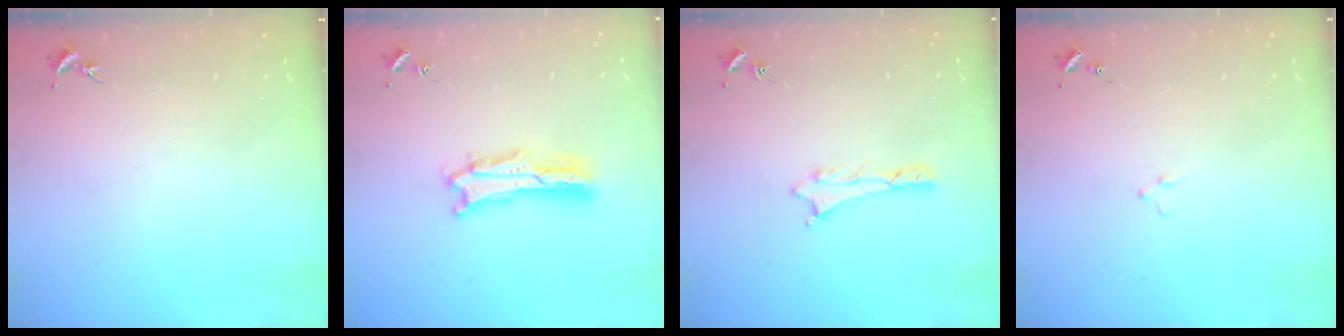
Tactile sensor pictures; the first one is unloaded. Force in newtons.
{"total": 2.7, "press": 2.7, "slide": 0.4}
{"total": 0.8, "press": 0.8, "slide": 0.2}
{"total": 0.7, "press": 0.7, "slide": 0.2}